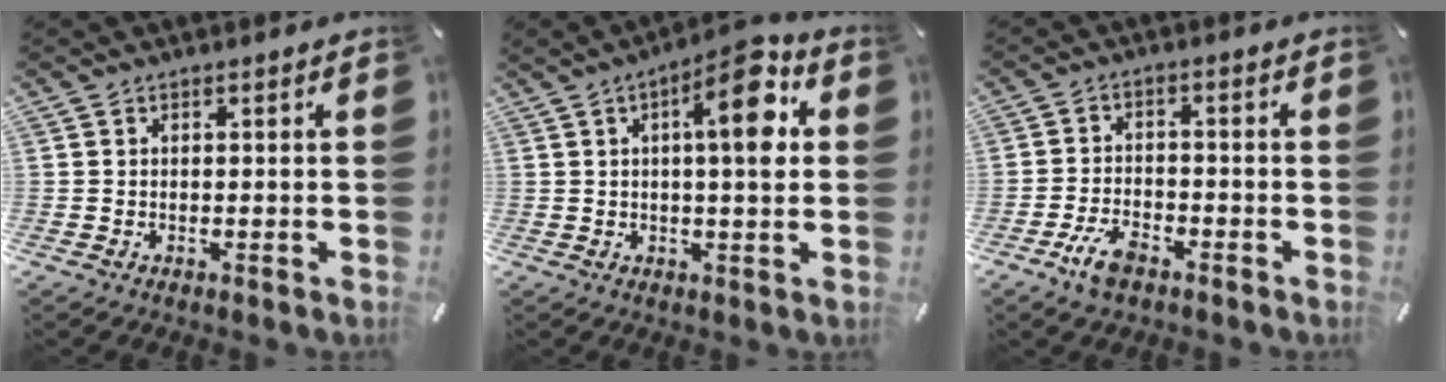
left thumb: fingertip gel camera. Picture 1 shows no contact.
{"total": 12.0, "force": [3.4, 3.6, 10.9], "torque": [-0.151, -0.012, 0.045]}
{"total": 6.2, "force": [-3.8, 2.9, 4.0], "torque": [-0.093, 0.012, -0.073]}